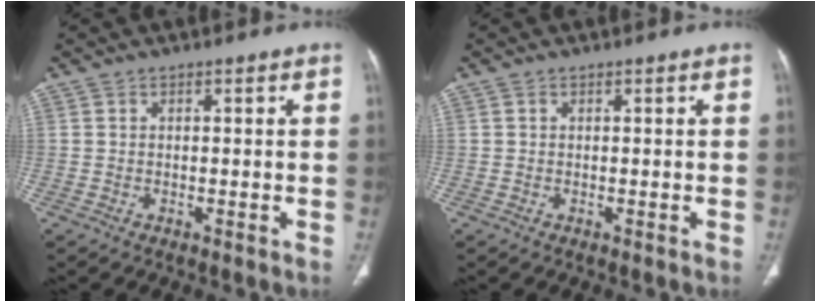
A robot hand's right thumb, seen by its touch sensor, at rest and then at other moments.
{"total": 0.0}